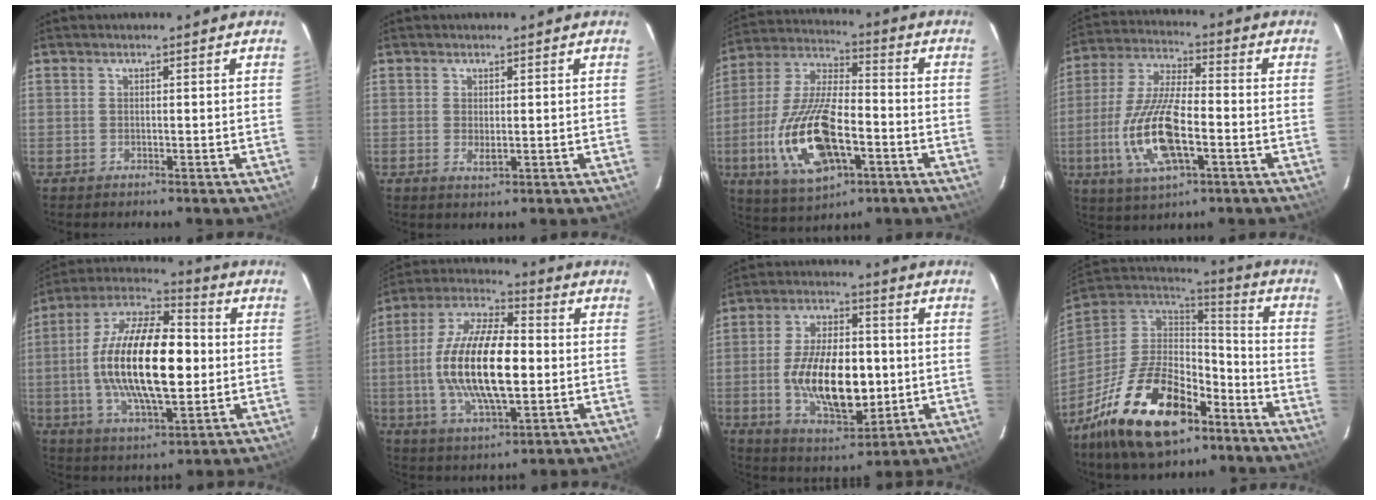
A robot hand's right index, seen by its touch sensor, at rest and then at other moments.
{"total": 1.9, "force": [0.0, 0.9, 1.6], "torque": [-0.030, -0.003, 0.000]}
{"total": 19.4, "force": [-6.1, 8.6, 16.2], "torque": [-0.350, -0.010, -0.104]}
{"total": 16.1, "force": [-4.6, 5.8, 14.3], "torque": [-0.306, -0.008, -0.086]}
{"total": 22.1, "force": [-0.7, 8.8, 20.3], "torque": [-0.385, 0.008, -0.019]}
{"total": 19.5, "force": [-1.3, 7.5, 18.0], "torque": [-0.354, 0.003, -0.027]}
{"total": 17.5, "force": [-1.9, 8.8, 15.0], "torque": [-0.279, -0.001, -0.019]}
{"total": 25.6, "force": [-14.7, 12.8, 16.7], "torque": [-0.334, -0.006, -0.247]}